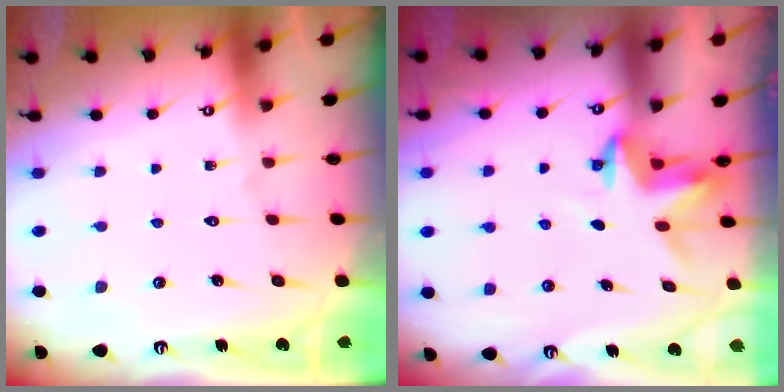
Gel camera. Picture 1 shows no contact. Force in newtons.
{"total": 3.4, "press": 3.4, "slide": 0.2}